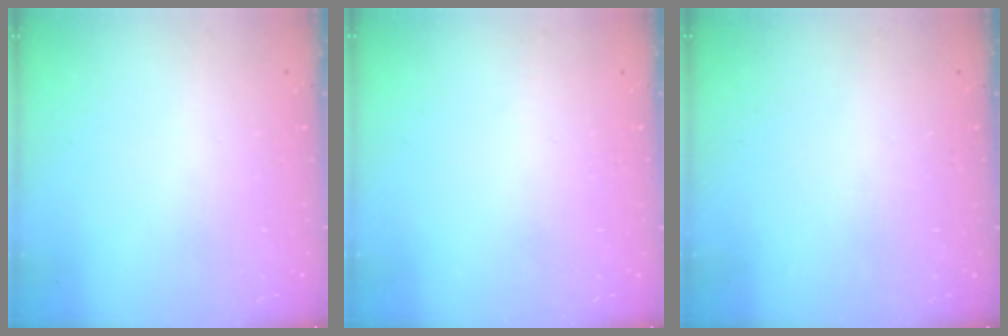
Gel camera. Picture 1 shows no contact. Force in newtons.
{"total": 0.0}
{"total": 0.0}